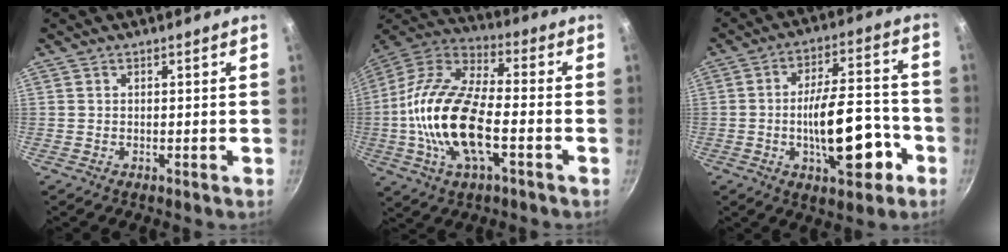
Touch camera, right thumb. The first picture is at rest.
{"total": 19.9, "force": [-4.0, 9.0, 17.2], "torque": [-0.331, 0.033, -0.089]}
{"total": 15.9, "force": [-5.1, 6.6, 13.5], "torque": [-0.178, 0.046, -0.068]}